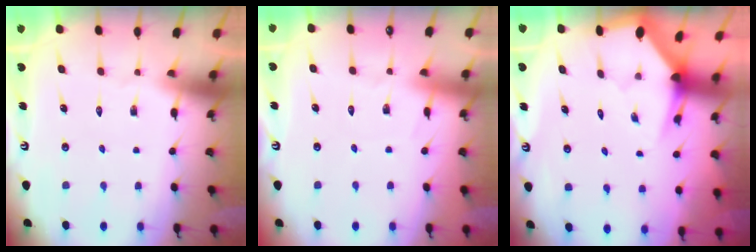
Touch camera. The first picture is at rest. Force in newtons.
{"total": 4.2, "press": 4.1, "slide": 0.6}
{"total": 3.0, "press": 3.0, "slide": 0.2}